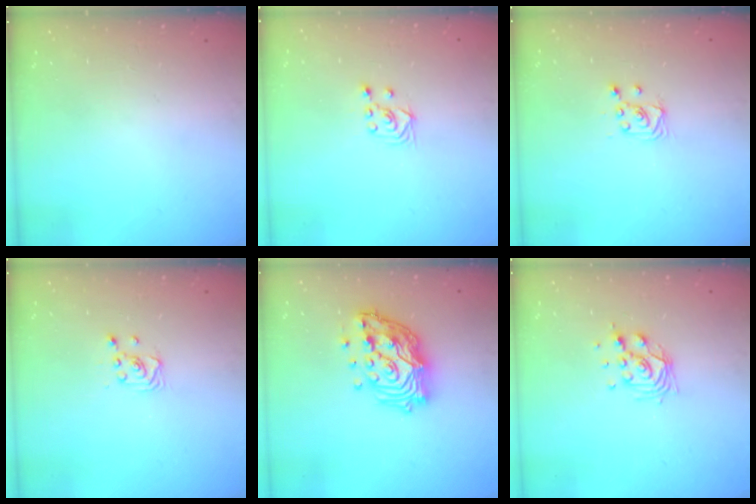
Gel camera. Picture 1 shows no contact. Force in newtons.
{"total": 2.8, "press": 2.6, "slide": 1.1}
{"total": 3.5, "press": 3.5, "slide": 0.4}
{"total": 2.6, "press": 2.6, "slide": 0.2}
{"total": 17.4, "press": 17.1, "slide": 3.2}
{"total": 11.0, "press": 10.6, "slide": 2.9}